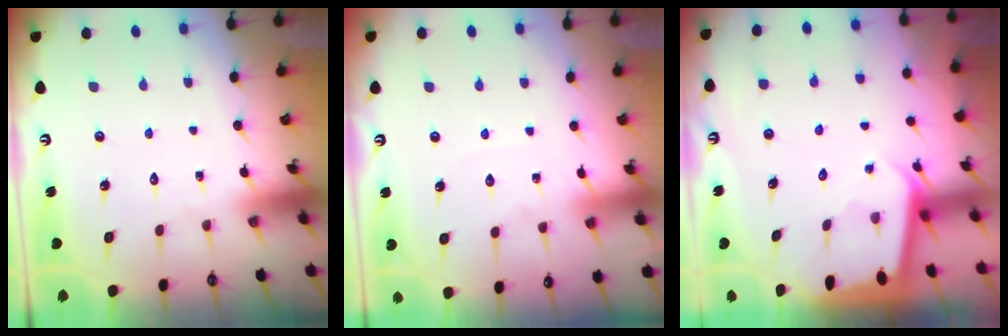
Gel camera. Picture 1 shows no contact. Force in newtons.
{"total": 2.4, "press": 2.4, "slide": 0.4}
{"total": 1.9, "press": 1.9, "slide": 0.1}